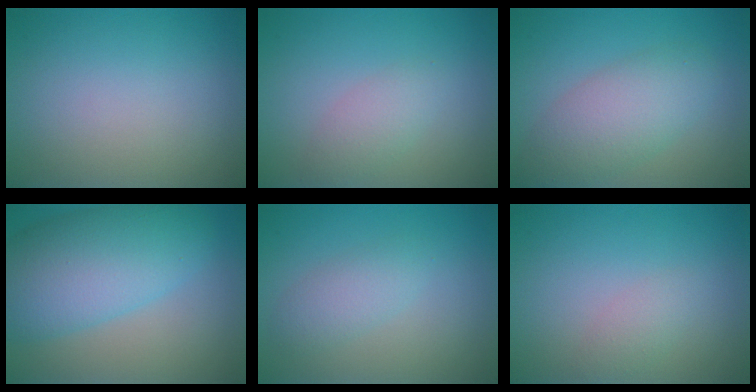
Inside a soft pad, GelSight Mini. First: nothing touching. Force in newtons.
{"total": 2.0, "press": 2.0, "slide": 0.1}
{"total": 5.0, "press": 5.0, "slide": 0.2}
{"total": 8.6, "press": 8.6, "slide": 0.3}
{"total": 2.2, "press": 2.2, "slide": 0.0}
{"total": 1.4, "press": 1.4, "slide": 0.1}